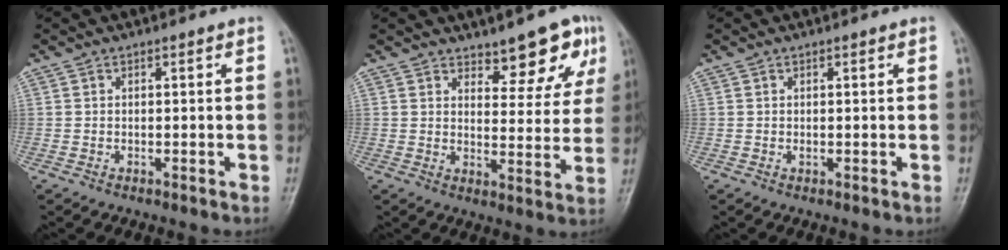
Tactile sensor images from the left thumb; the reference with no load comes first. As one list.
[{"total": 8.8, "force": [6.1, 3.6, 5.3], "torque": [-0.028, -0.039, 0.084]}, {"total": 0.7, "force": [0.3, 0.3, 0.5], "torque": [-0.004, -0.001, 0.005]}]